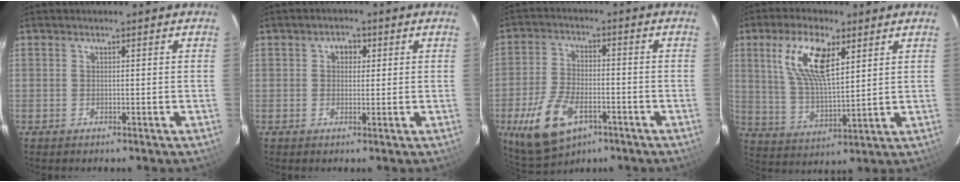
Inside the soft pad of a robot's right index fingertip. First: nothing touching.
{"total": 2.6, "force": [0.6, 2.2, 1.3], "torque": [-0.015, 0.012, 0.009]}
{"total": 12.5, "force": [-5.9, 6.7, 8.8], "torque": [-0.196, -0.013, -0.099]}
{"total": 12.2, "force": [5.4, 4.6, 10.0], "torque": [-0.196, 0.011, 0.108]}